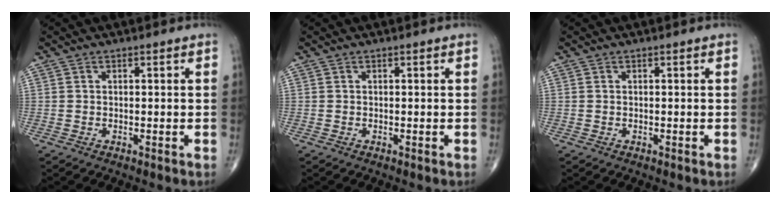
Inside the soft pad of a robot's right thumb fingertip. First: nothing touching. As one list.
[{"total": 0.0}, {"total": 0.0}]